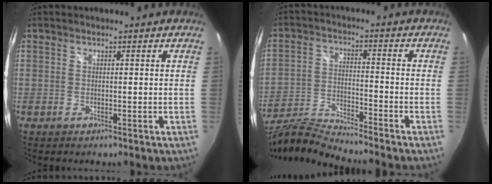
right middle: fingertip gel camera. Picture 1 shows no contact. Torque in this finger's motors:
{"motor_torque": [-0.53, -0.55, -0.04, 0.00]}